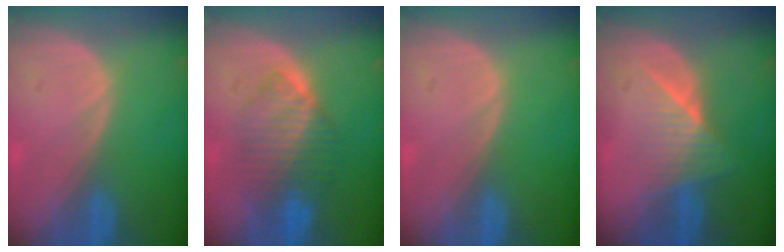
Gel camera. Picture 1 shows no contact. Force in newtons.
{"total": 7.2, "press": 7.1, "slide": 1.0}
{"total": 0.0}
{"total": 6.3, "press": 5.6, "slide": 2.9}